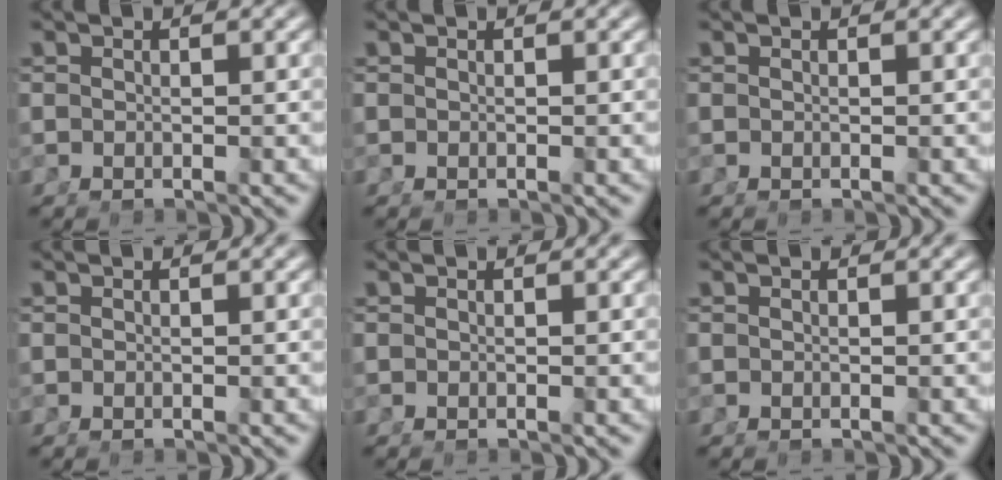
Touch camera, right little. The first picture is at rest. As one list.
[{"total": 0.0}, {"total": 0.0}, {"total": 0.0}, {"total": 0.0}, {"total": 0.0}]